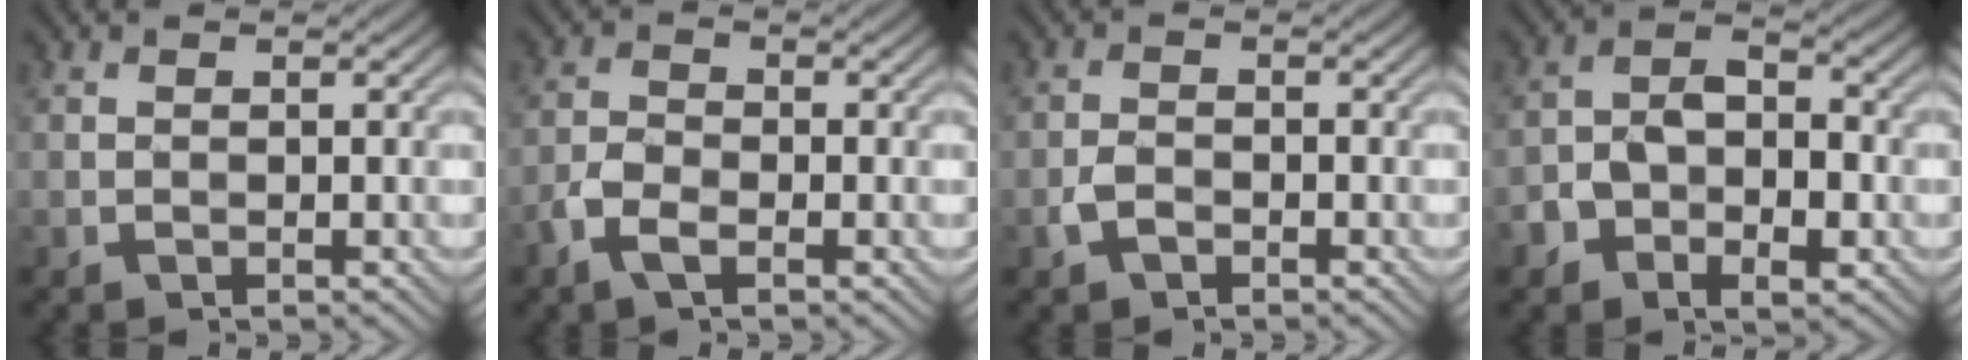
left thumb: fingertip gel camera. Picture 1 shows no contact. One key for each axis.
{"total": 3.5, "fx": -2.0, "fy": 1.6, "fz": 2.4, "tx": -0.054, "ty": 0.000, "tz": -0.047}
{"total": 2.0, "fx": -1.1, "fy": 1.2, "fz": 1.1, "tx": -0.025, "ty": 0.001, "tz": -0.026}
{"total": 7.3, "fx": -3.0, "fy": 4.6, "fz": 4.7, "tx": -0.075, "ty": -0.003, "tz": -0.056}